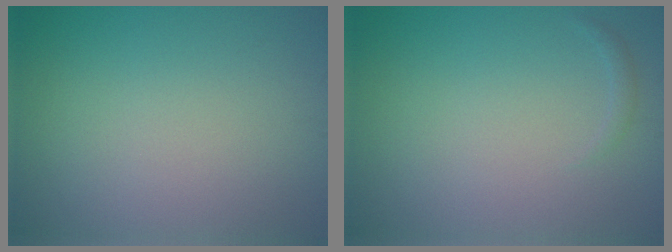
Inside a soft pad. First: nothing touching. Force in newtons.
{"total": 0.5, "press": 0.5, "slide": 0.0}